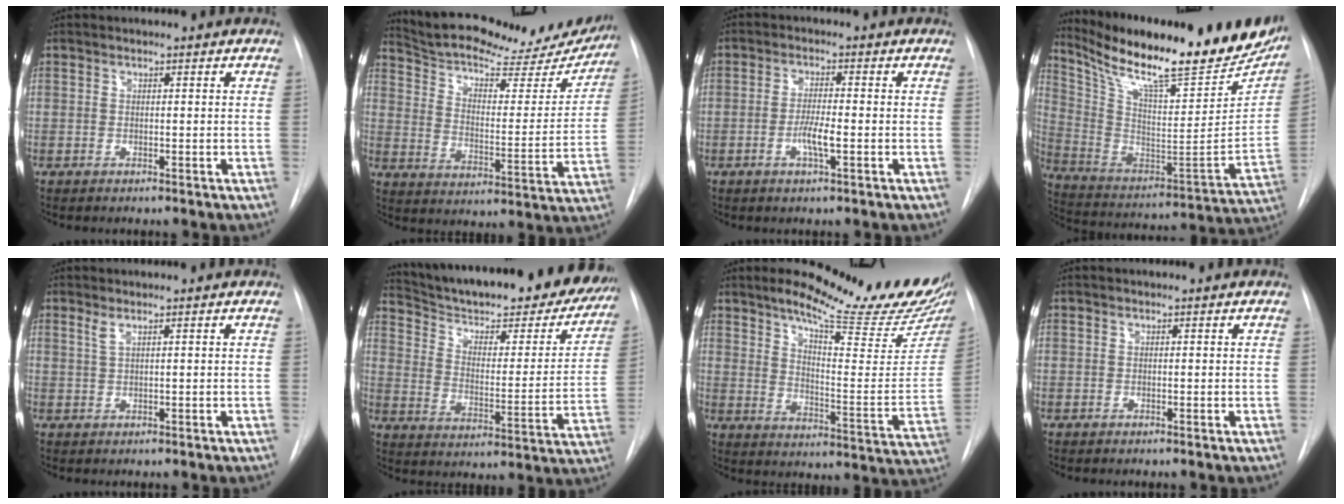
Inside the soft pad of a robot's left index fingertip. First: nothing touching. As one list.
[{"total": 25.0, "force": [22.4, 6.4, 9.1], "torque": [-0.148, -0.033, 0.299]}, {"total": 3.8, "force": [-1.5, 0.4, 3.4], "torque": [-0.068, -0.008, -0.029]}, {"total": 29.0, "force": [23.1, 6.1, 16.5], "torque": [-0.276, -0.039, 0.337]}, {"total": 1.2, "force": [0.8, 0.0, 1.0], "torque": [-0.028, 0.002, 0.017]}, {"total": 29.2, "force": [25.8, 6.2, 12.4], "torque": [-0.191, -0.059, 0.333]}, {"total": 21.7, "force": [18.1, 2.3, 11.8], "torque": [-0.169, -0.083, 0.233]}, {"total": 0.0}]